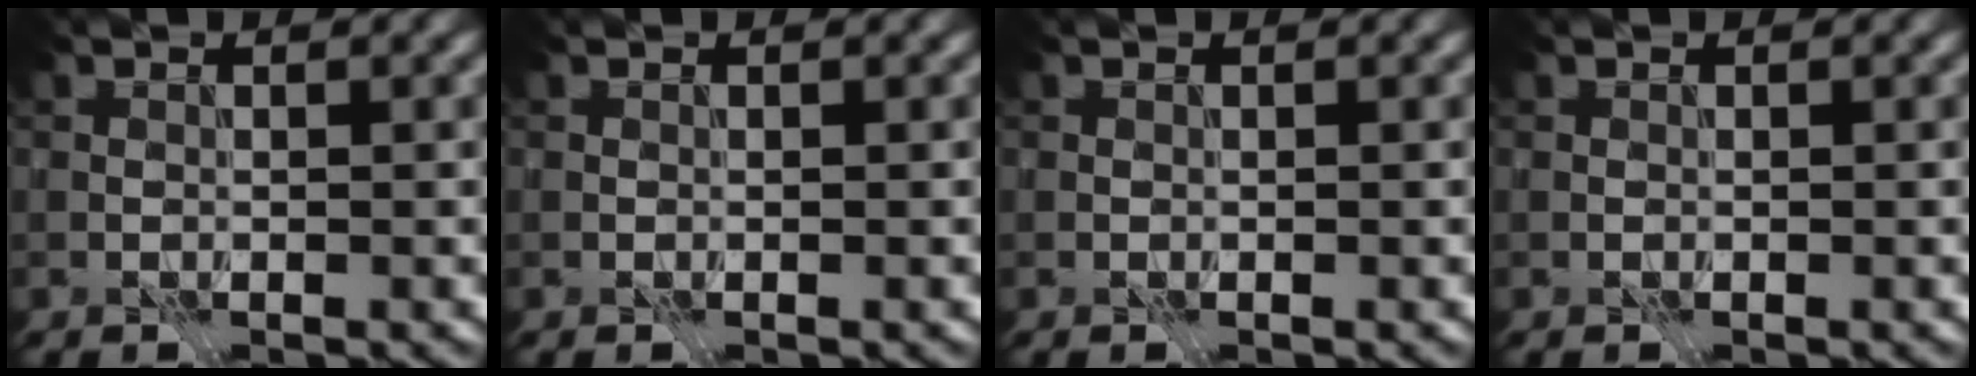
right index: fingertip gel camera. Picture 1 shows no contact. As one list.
[{"total": 0.0}, {"total": 0.0}, {"total": 0.0}]